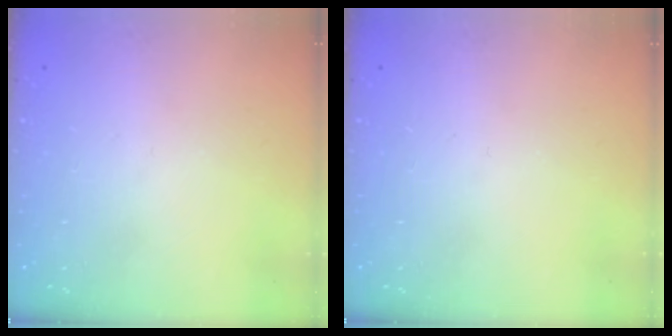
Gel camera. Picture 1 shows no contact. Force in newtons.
{"total": 0.0}